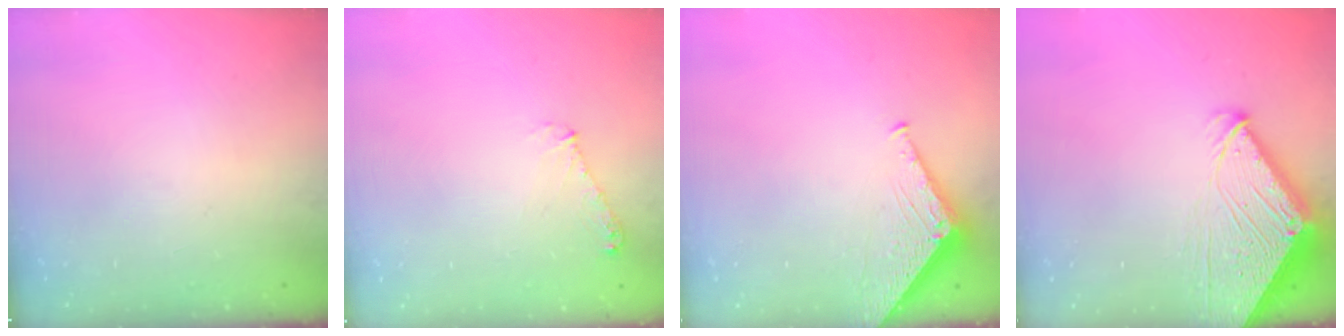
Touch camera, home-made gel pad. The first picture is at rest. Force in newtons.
{"total": 5.7, "press": 5.7, "slide": 0.5}
{"total": 3.8, "press": 3.8, "slide": 0.5}
{"total": 7.1, "press": 7.1, "slide": 0.8}